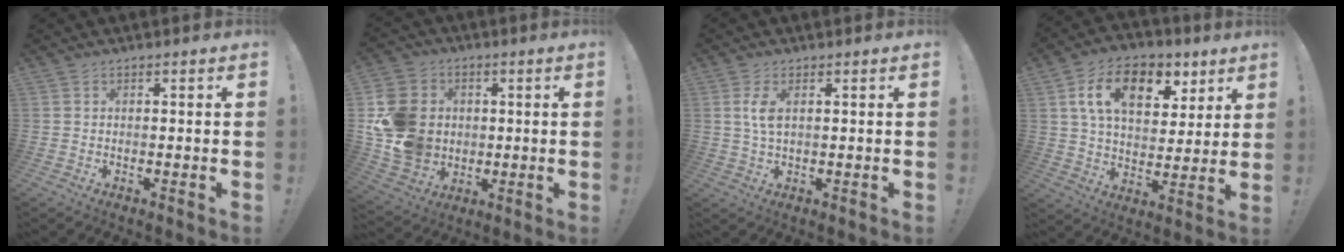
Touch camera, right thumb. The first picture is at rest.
{"total": 16.2, "force": [0.6, 14.0, 8.2], "torque": [-0.161, 0.009, 0.020]}
{"total": 4.3, "force": [1.0, 1.8, 3.8], "torque": [-0.074, -0.001, 0.014]}
{"total": 16.3, "force": [7.3, 10.2, 10.5], "torque": [-0.159, -0.023, 0.129]}